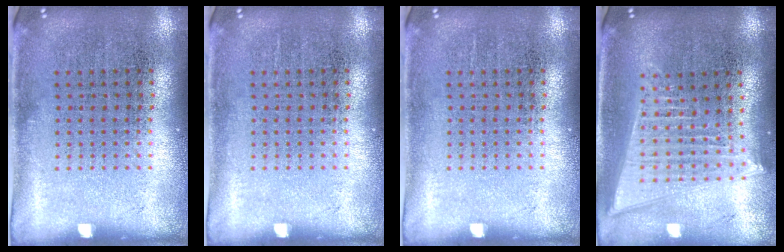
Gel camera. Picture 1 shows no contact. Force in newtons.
{"total": 0.0}
{"total": 0.0}
{"total": 2.1, "press": 1.8, "slide": 1.1}